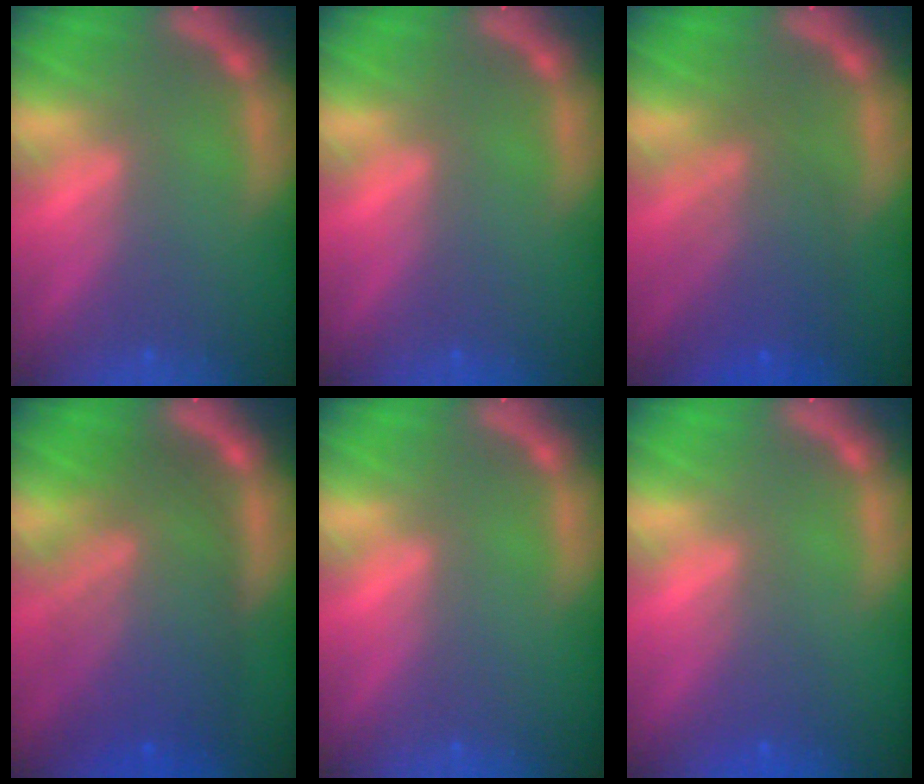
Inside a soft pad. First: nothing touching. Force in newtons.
{"total": 0.0}
{"total": 6.0}
{"total": 10.1}
{"total": 0.0}
{"total": 2.0}